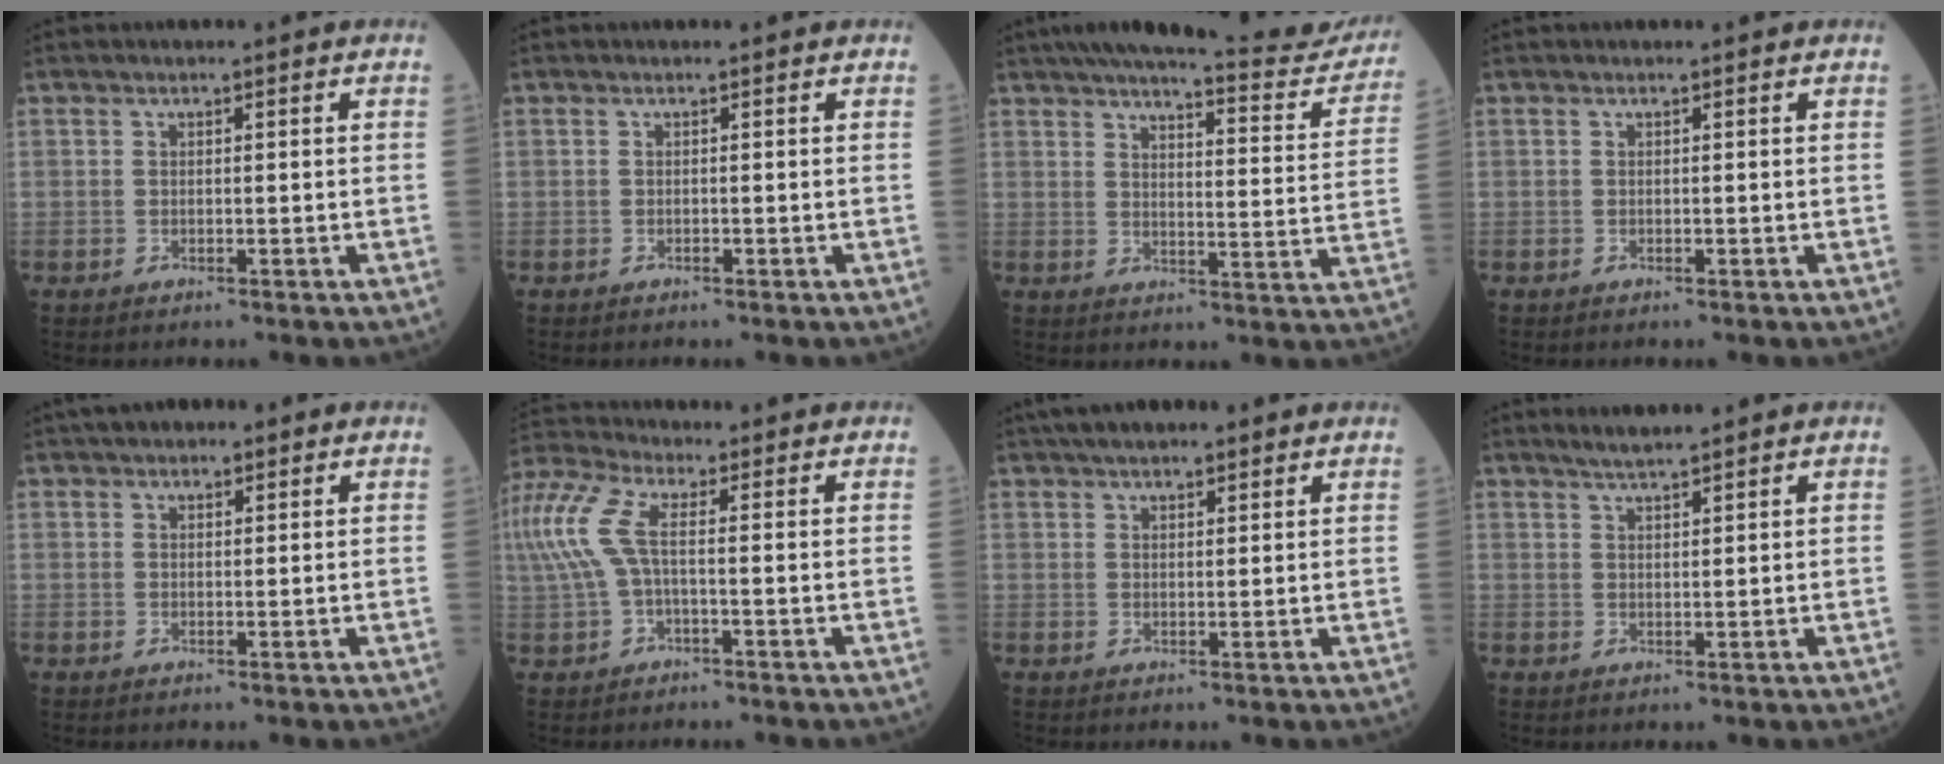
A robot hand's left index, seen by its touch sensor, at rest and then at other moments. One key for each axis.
{"total": 0.0}
{"total": 21.0, "fx": 19.1, "fy": 2.8, "fz": 8.4, "tx": -0.108, "ty": -0.046, "tz": 0.223}
{"total": 0.0}
{"total": 2.7, "fx": 1.8, "fy": 1.4, "fz": 1.5, "tx": -0.024, "ty": 0.015, "tz": 0.022}
{"total": 10.6, "fx": 1.5, "fy": 3.9, "fz": 9.8, "tx": -0.250, "ty": 0.043, "tz": 0.026}
{"total": 5.8, "fx": 4.6, "fy": 1.6, "fz": 3.2, "tx": -0.046, "ty": 0.032, "tz": 0.072}
{"total": 2.9, "fx": 2.6, "fy": 0.0, "fz": 1.2, "tx": -0.027, "ty": 0.008, "tz": 0.049}